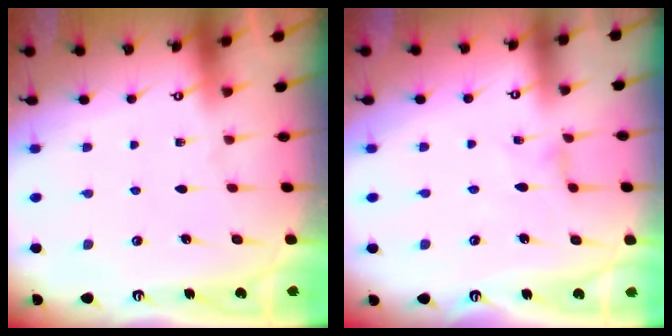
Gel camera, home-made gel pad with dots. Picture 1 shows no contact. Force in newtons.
{"total": 0.6, "press": 0.5, "slide": 0.2}